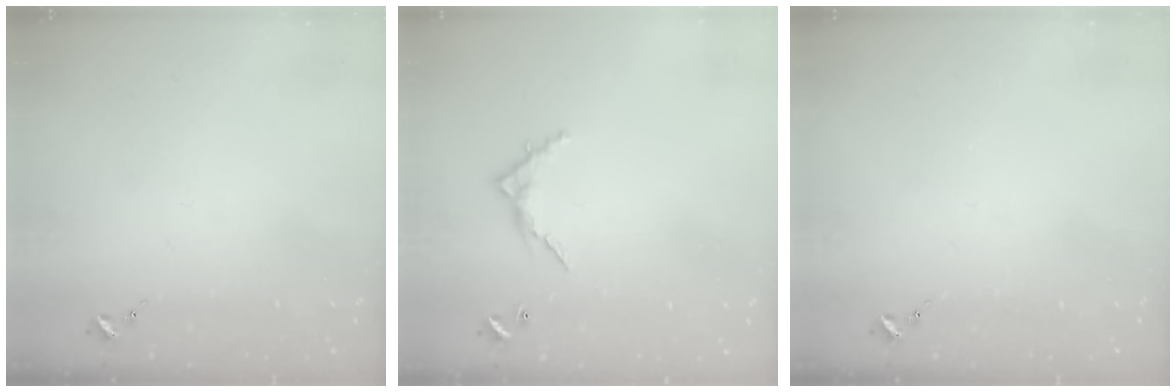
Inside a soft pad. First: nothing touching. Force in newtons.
{"total": 5.7, "press": 5.7, "slide": 0.5}
{"total": 0.0}